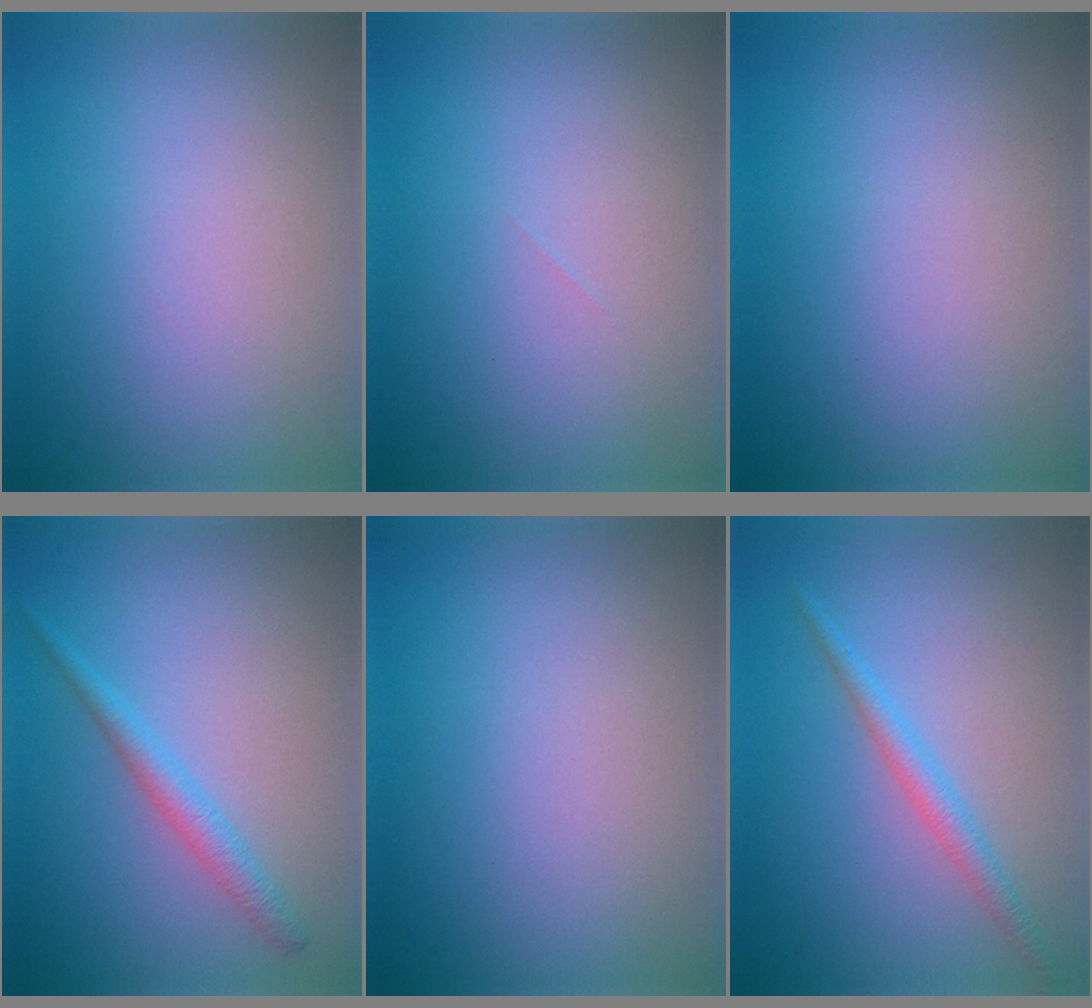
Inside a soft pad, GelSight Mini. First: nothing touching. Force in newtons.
{"total": 0.0}
{"total": 0.0}
{"total": 2.2, "press": 2.2, "slide": 0.1}
{"total": 0.0}
{"total": 2.0, "press": 2.0, "slide": 0.1}